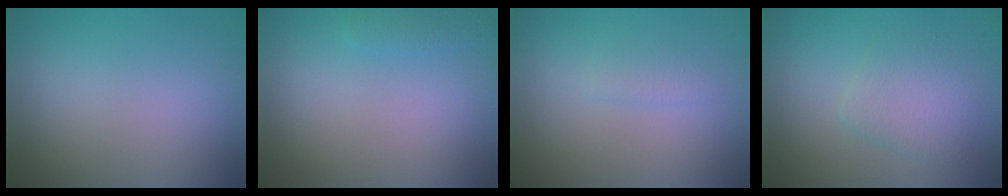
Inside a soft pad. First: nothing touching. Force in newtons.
{"total": 0.9, "press": 0.9, "slide": 0.0}
{"total": 1.0, "press": 1.0, "slide": 0.1}
{"total": 2.8, "press": 2.8, "slide": 0.1}